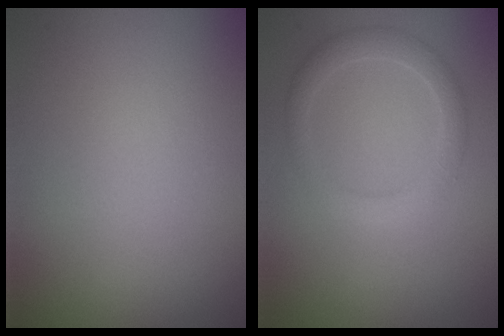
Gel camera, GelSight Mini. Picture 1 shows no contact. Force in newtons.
{"total": 2.3, "press": 2.3, "slide": 0.1}